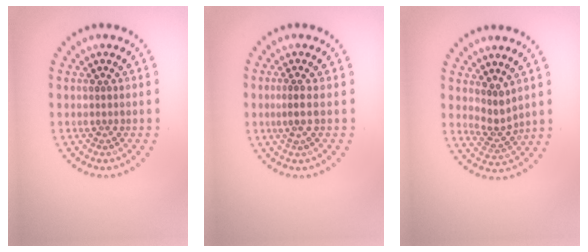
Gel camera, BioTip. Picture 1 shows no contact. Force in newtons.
{"total": 1.7, "press": 1.4, "slide": 1.0}
{"total": 2.0, "press": 1.5, "slide": 1.4}